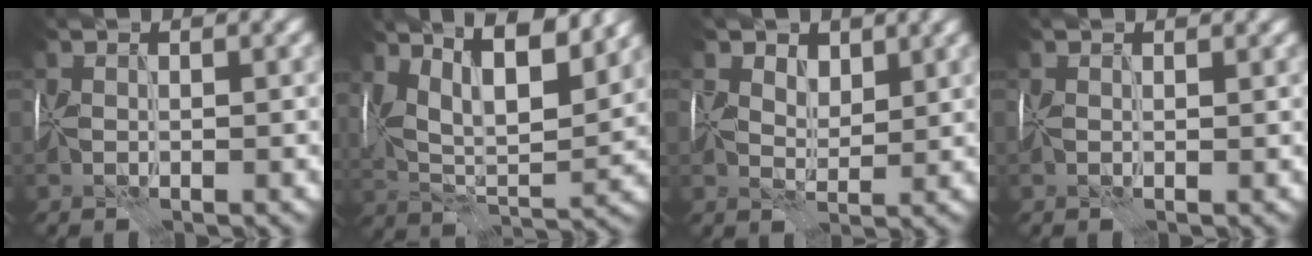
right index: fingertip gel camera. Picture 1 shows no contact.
{"total": 10.5, "force": [5.7, 3.7, 8.0], "torque": [-0.128, 0.014, 0.084]}
{"total": 2.4, "force": [1.5, 1.6, 1.0], "torque": [-0.018, -0.015, 0.025]}
{"total": 0.6, "force": [0.4, 0.4, 0.3], "torque": [-0.008, -0.001, 0.007]}